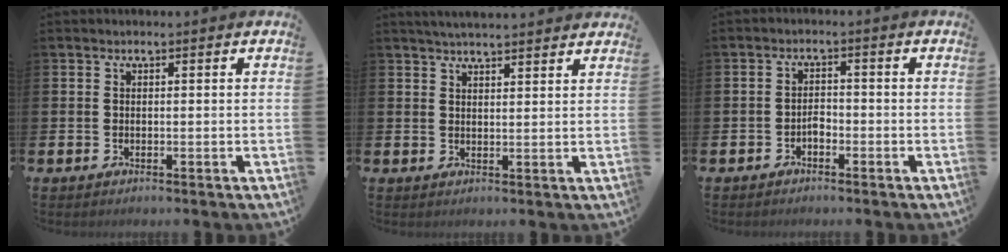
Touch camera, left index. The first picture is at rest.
{"total": 3.3, "force": [3.3, 0.0, 0.5], "torque": [-0.012, -0.013, 0.060]}
{"total": 1.6, "force": [-1.0, 0.9, 0.9], "torque": [-0.014, 0.002, -0.022]}